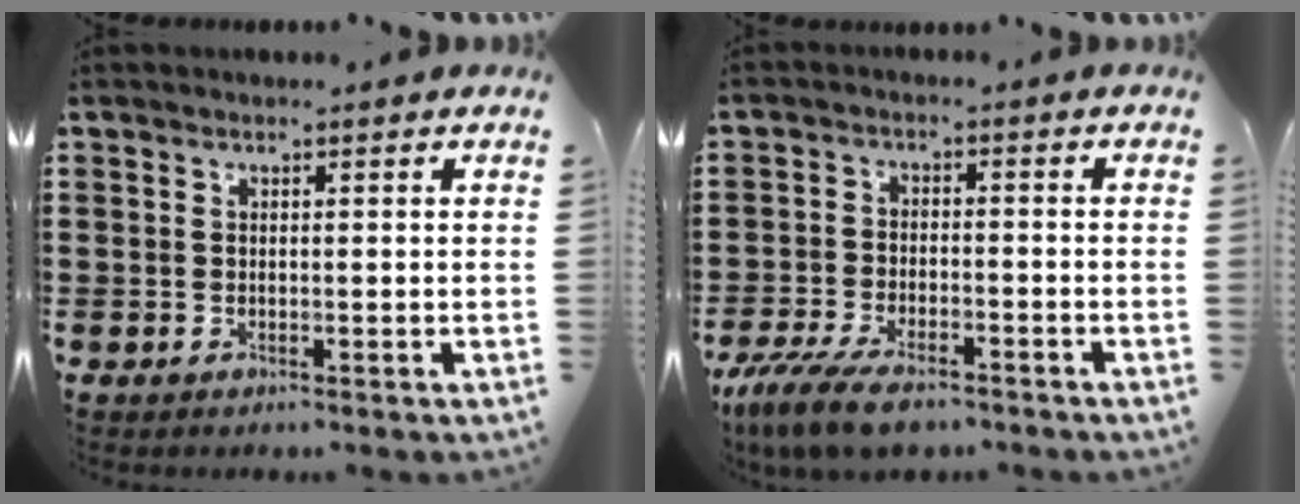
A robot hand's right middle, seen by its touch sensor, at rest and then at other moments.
{"total": 6.9, "force": [-5.4, 2.1, 3.7], "torque": [-0.083, -0.001, -0.105]}